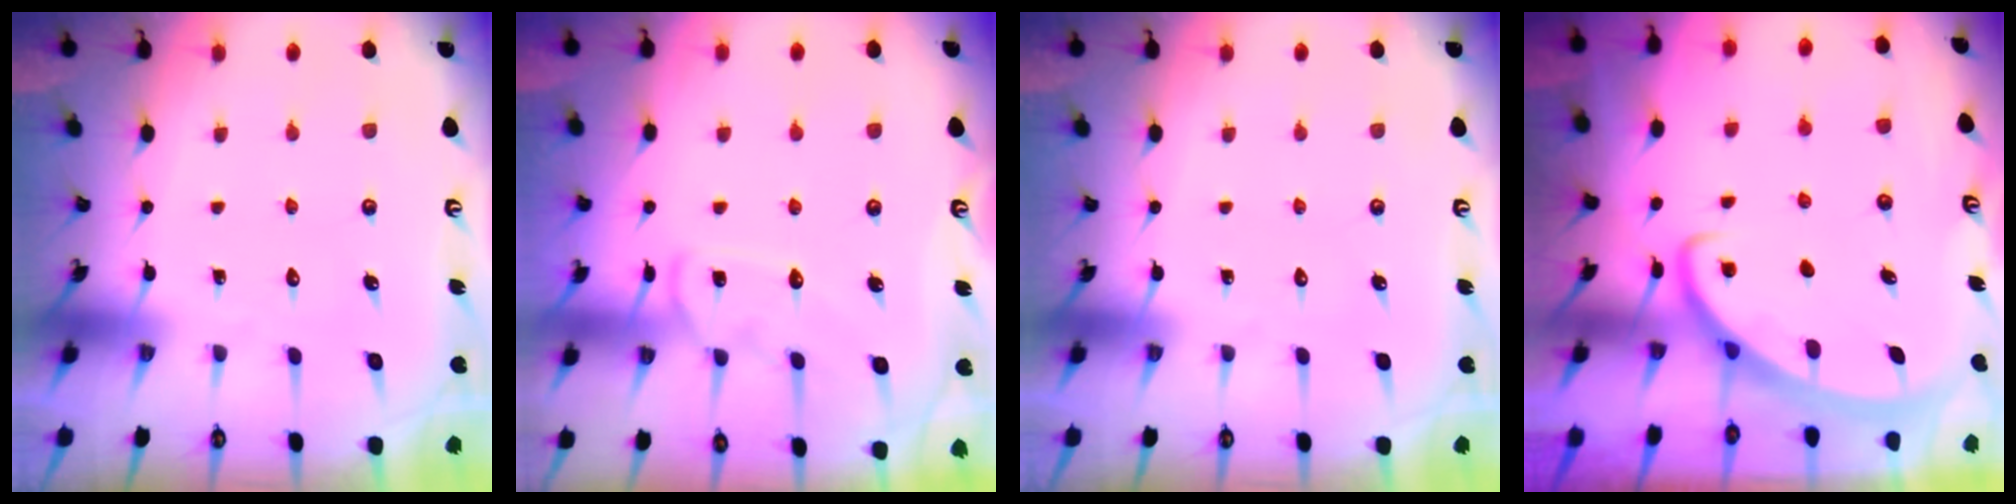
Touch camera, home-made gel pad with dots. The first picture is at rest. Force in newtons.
{"total": 10.6, "press": 10.5, "slide": 0.8}
{"total": 0.0}
{"total": 2.9, "press": 2.9, "slide": 0.3}